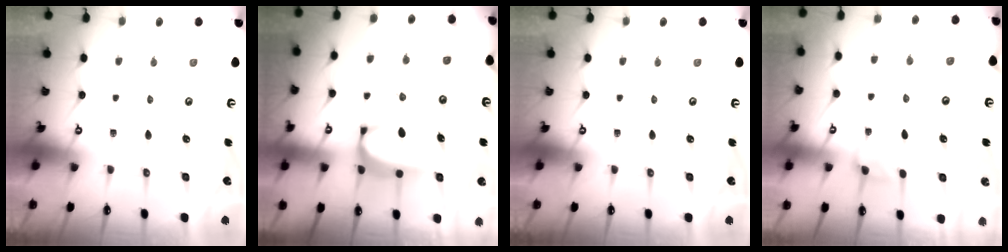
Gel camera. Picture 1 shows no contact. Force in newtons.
{"total": 1.8, "press": 1.7, "slide": 0.4}
{"total": 0.0}
{"total": 2.8, "press": 2.8, "slide": 0.4}